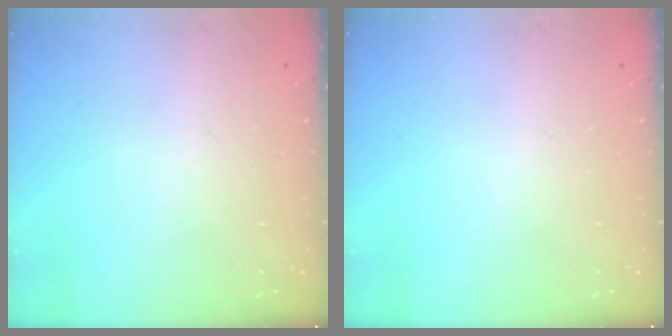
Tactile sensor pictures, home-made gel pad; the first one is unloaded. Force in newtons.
{"total": 0.0}